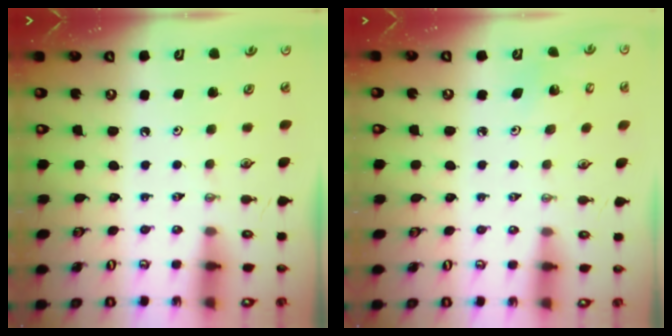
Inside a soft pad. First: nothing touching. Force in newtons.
{"total": 3.9, "press": 3.8, "slide": 0.5}